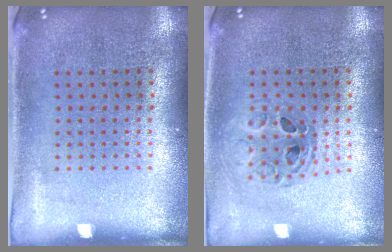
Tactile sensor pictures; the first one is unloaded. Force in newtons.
{"total": 0.8, "press": 0.7, "slide": 0.2}